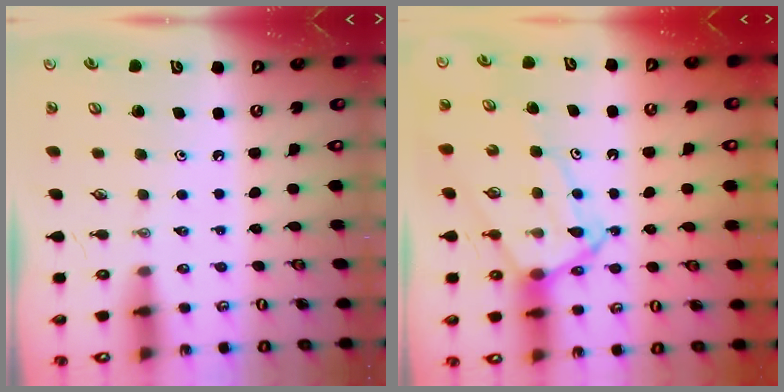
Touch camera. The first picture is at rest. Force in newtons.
{"total": 10.4, "press": 10.3, "slide": 0.9}